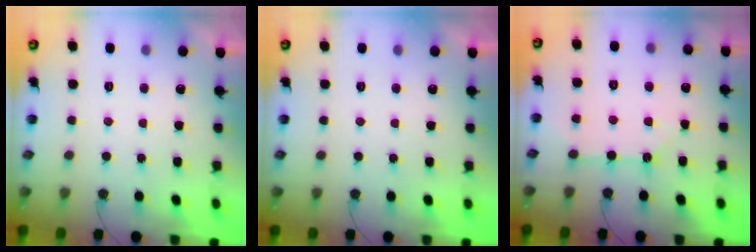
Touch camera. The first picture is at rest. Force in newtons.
{"total": 0.0}
{"total": 5.1, "press": 5.1, "slide": 0.5}